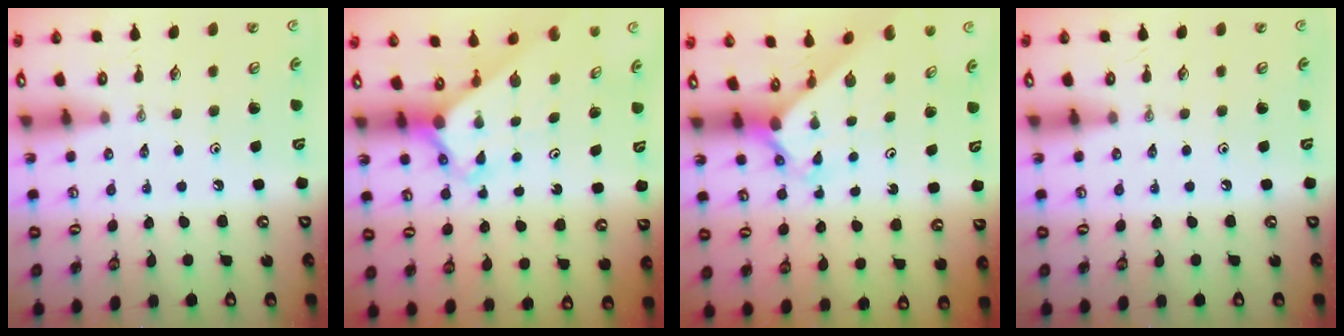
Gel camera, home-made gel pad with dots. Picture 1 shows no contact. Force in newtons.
{"total": 2.8, "press": 2.8, "slide": 0.2}
{"total": 2.4, "press": 2.4, "slide": 0.3}
{"total": 0.0}